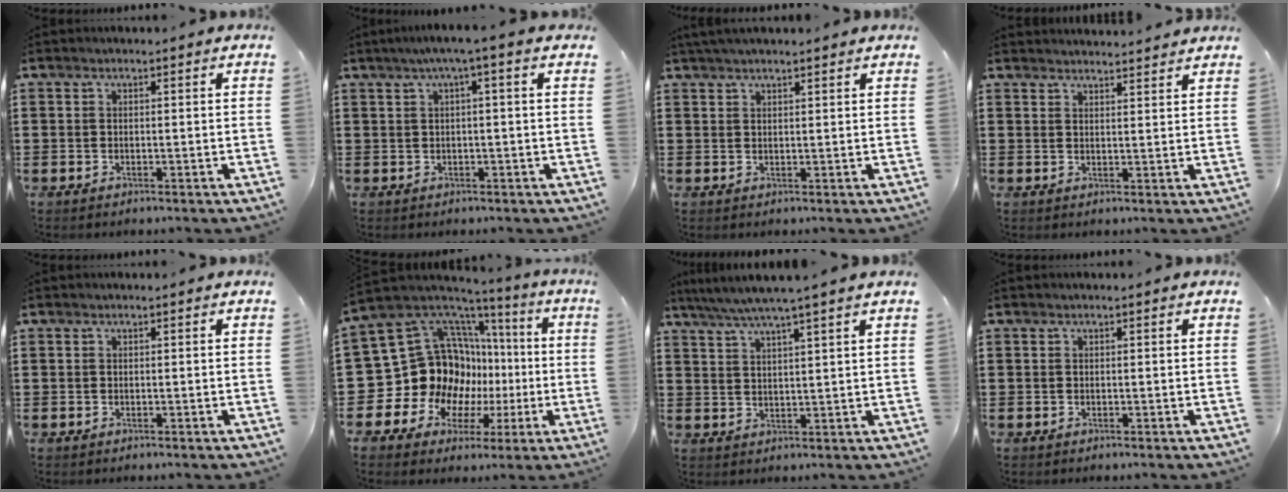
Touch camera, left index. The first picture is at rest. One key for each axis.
{"total": 2.4, "fx": 0.4, "fy": -0.4, "fz": 2.3, "tx": -0.040, "ty": -0.002, "tz": 0.005}
{"total": 1.9, "fx": 1.7, "fy": 0.0, "fz": 0.8, "tx": -0.019, "ty": 0.002, "tz": 0.033}
{"total": 2.4, "fx": 2.4, "fy": -0.3, "fz": 0.0, "tx": -0.006, "ty": -0.009, "tz": 0.047}
{"total": 0.0}
{"total": 16.7, "fx": -0.5, "fy": 15.1, "fz": 7.2, "tx": -0.178, "ty": -0.038, "tz": 0.023}
{"total": 4.5, "fx": 3.6, "fy": -0.6, "fz": 2.6, "tx": -0.060, "ty": -0.013, "tz": 0.061}
{"total": 0.0}